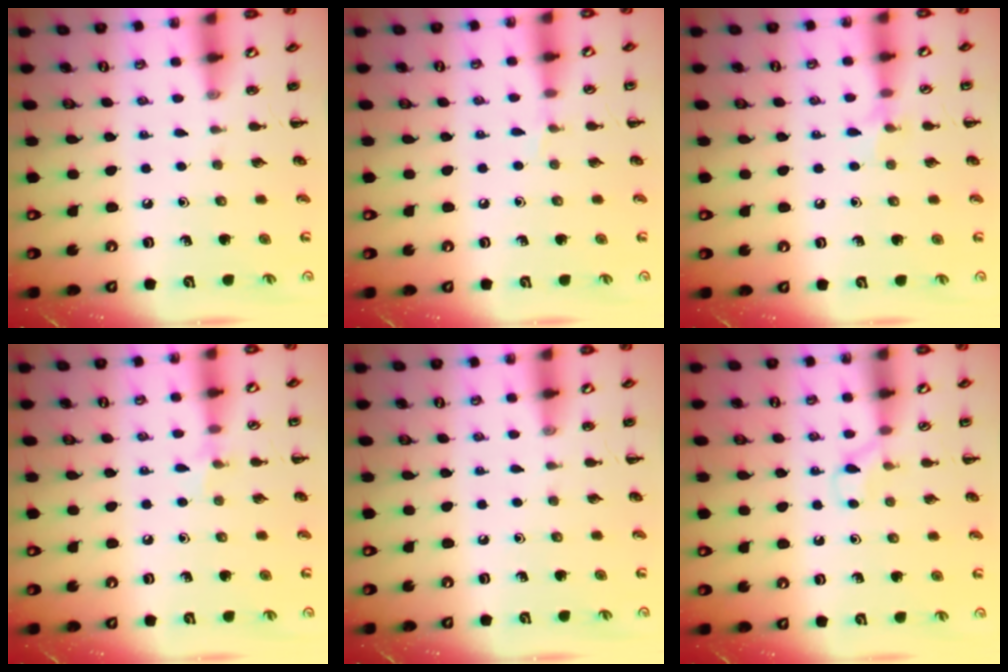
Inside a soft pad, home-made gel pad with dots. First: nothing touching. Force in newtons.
{"total": 3.6, "press": 3.3, "slide": 1.3}
{"total": 5.2, "press": 5.0, "slide": 1.4}
{"total": 4.8, "press": 4.5, "slide": 1.7}
{"total": 0.0}
{"total": 4.4, "press": 4.2, "slide": 1.6}